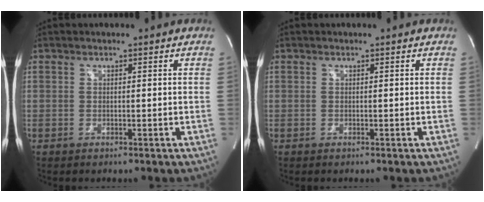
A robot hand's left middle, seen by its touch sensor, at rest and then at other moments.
{"total": 0.0}